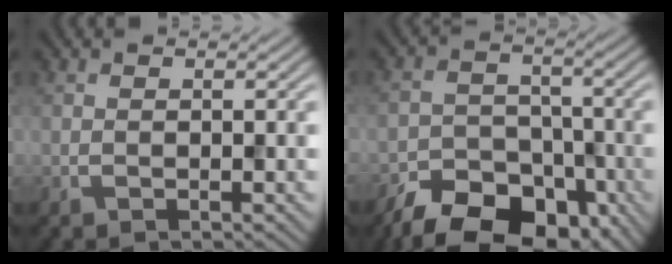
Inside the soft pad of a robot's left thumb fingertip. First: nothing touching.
{"total": 12.3, "force": [-9.0, 6.5, 5.4], "torque": [-0.094, -0.024, -0.146]}